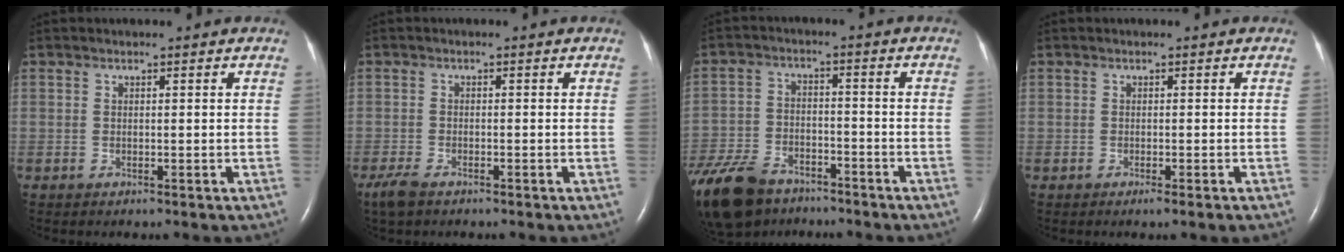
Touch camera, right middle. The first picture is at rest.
{"total": 3.7, "force": [-2.7, 1.3, 2.1], "torque": [-0.053, -0.010, -0.046]}
{"total": 16.1, "force": [-11.9, 7.9, 7.3], "torque": [-0.196, -0.018, -0.203]}
{"total": 1.0, "force": [-0.6, -0.1, 0.7], "torque": [-0.013, -0.001, -0.008]}